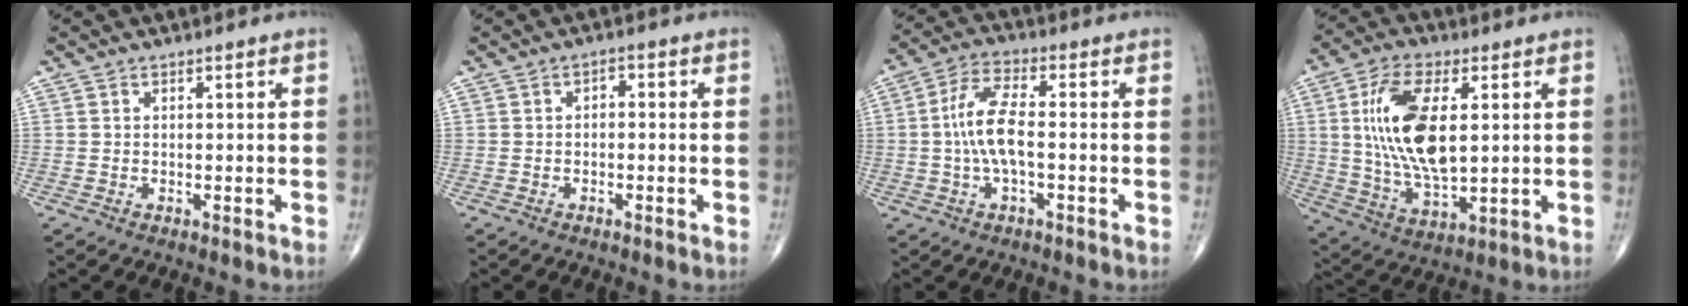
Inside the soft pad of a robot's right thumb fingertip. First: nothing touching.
{"total": 1.6, "force": [-0.3, 1.1, 1.2], "torque": [-0.010, 0.012, -0.011]}
{"total": 8.7, "force": [-0.8, 3.1, 8.1], "torque": [-0.177, 0.023, -0.019]}
{"total": 16.9, "force": [2.8, 7.9, 14.7], "torque": [-0.282, -0.014, 0.057]}